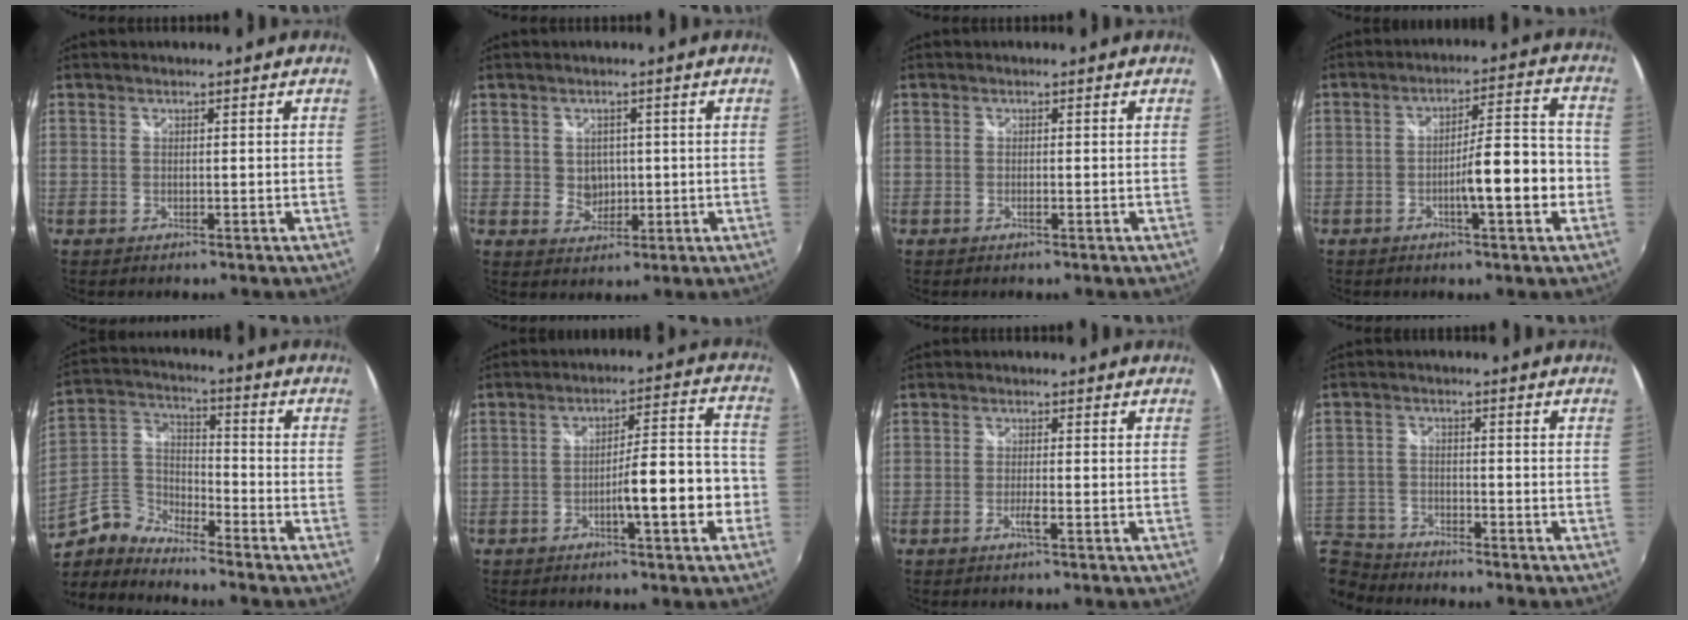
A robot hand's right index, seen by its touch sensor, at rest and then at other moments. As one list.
[{"total": 3.7, "force": [0.2, 3.4, 1.4], "torque": [-0.024, 0.004, 0.008]}, {"total": 0.6, "force": [-0.3, 0.2, 0.5], "torque": [-0.010, -0.001, -0.006]}, {"total": 9.7, "force": [-2.9, 1.5, 9.2], "torque": [-0.146, 0.010, -0.039]}, {"total": 7.2, "force": [-5.7, 3.7, 2.5], "torque": [-0.066, 0.022, -0.129]}, {"total": 10.2, "force": [-3.8, 1.5, 9.3], "torque": [-0.148, 0.013, -0.050]}, {"total": 1.8, "force": [-0.9, -0.1, 1.6], "torque": [-0.032, -0.003, -0.018]}, {"total": 10.3, "force": [-8.9, 4.8, 2.0], "torque": [-0.078, -0.002, -0.172]}]